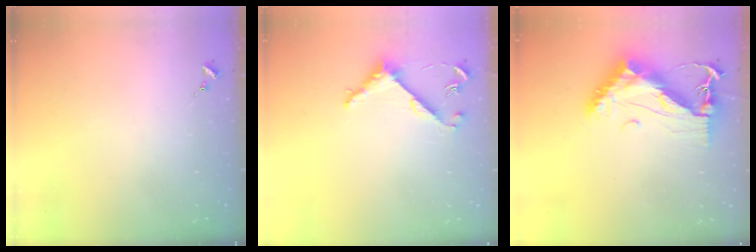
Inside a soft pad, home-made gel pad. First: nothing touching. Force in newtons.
{"total": 5.6, "press": 5.6, "slide": 0.2}
{"total": 13.2, "press": 13.2, "slide": 1.2}